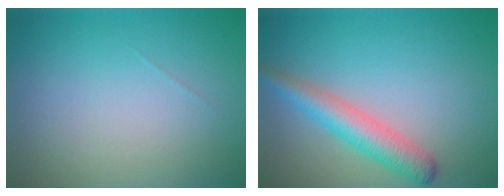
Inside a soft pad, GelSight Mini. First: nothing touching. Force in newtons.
{"total": 3.9, "press": 3.9, "slide": 0.2}